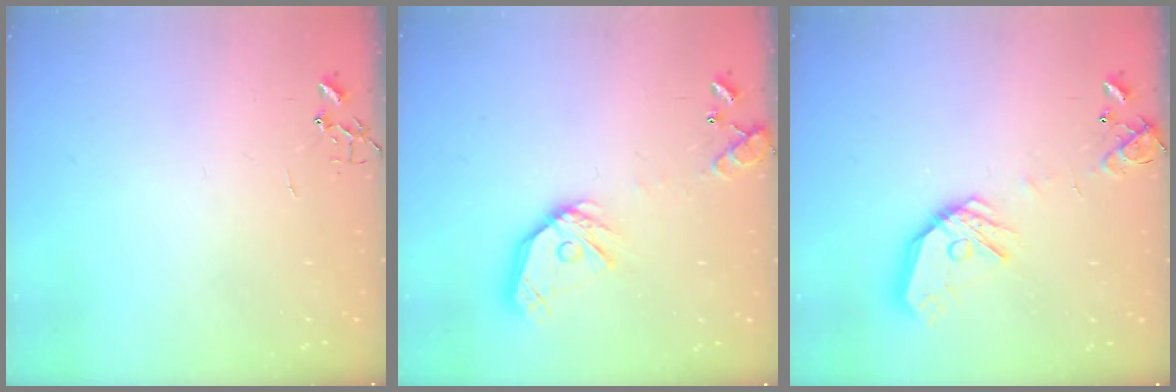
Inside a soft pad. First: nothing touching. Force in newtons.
{"total": 16.4, "press": 16.3, "slide": 2.4}
{"total": 15.6, "press": 15.5, "slide": 1.7}